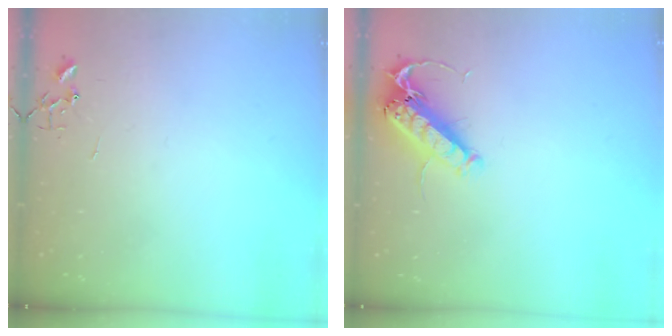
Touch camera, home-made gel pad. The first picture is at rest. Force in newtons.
{"total": 14.2, "press": 14.0, "slide": 2.5}